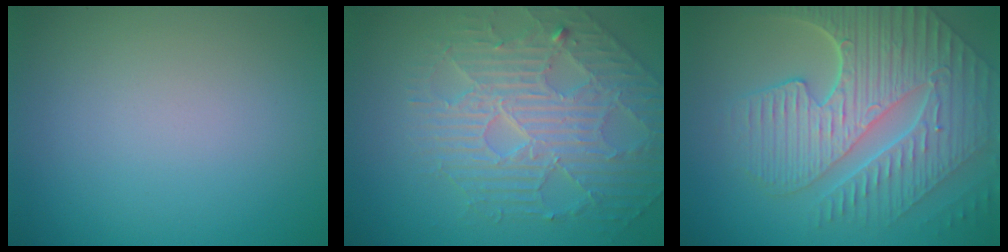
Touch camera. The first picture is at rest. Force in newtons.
{"total": 4.7, "press": 4.6, "slide": 0.6}
{"total": 9.8, "press": 6.5, "slide": 7.3}